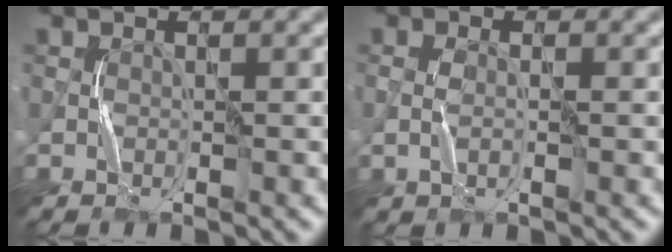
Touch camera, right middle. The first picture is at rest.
{"total": 1.4, "force": [-0.2, 0.5, 1.3], "torque": [-0.032, 0.002, -0.005]}